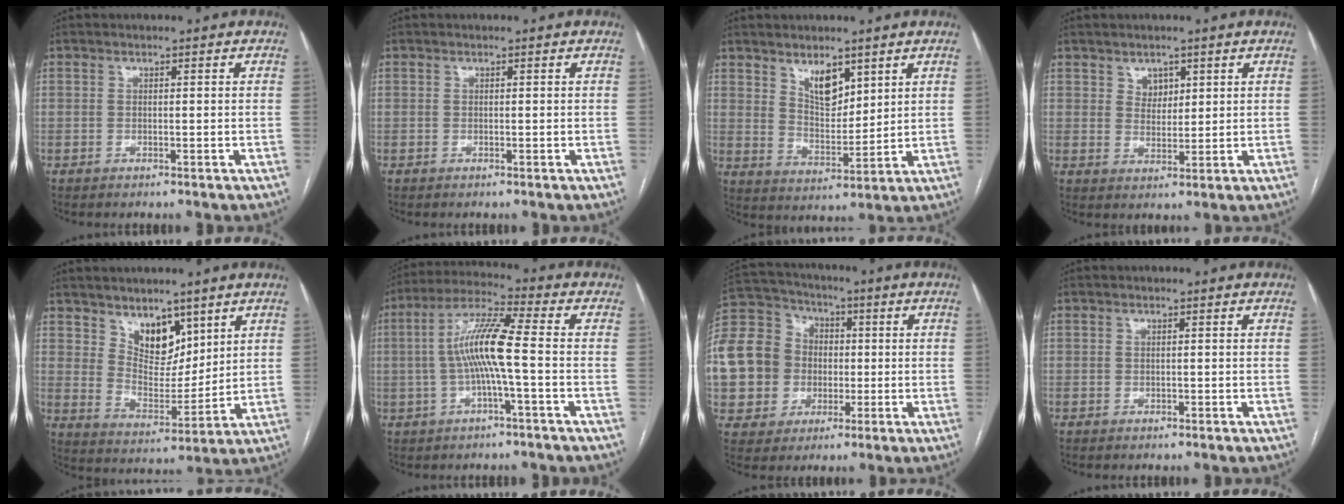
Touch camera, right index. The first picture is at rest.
{"total": 0.0}
{"total": 6.4, "force": [4.0, 2.9, 4.0], "torque": [-0.072, -0.009, 0.080]}
{"total": 3.2, "force": [1.7, 2.3, 1.5], "torque": [-0.022, 0.001, 0.035]}
{"total": 8.4, "force": [5.4, 4.5, 4.6], "torque": [-0.074, -0.005, 0.106]}
{"total": 9.7, "force": [-1.0, 0.3, 9.6], "torque": [-0.190, 0.022, -0.024]}
{"total": 22.1, "force": [-1.5, 20.0, 9.2], "torque": [-0.285, 0.060, -0.015]}
{"total": 0.0}